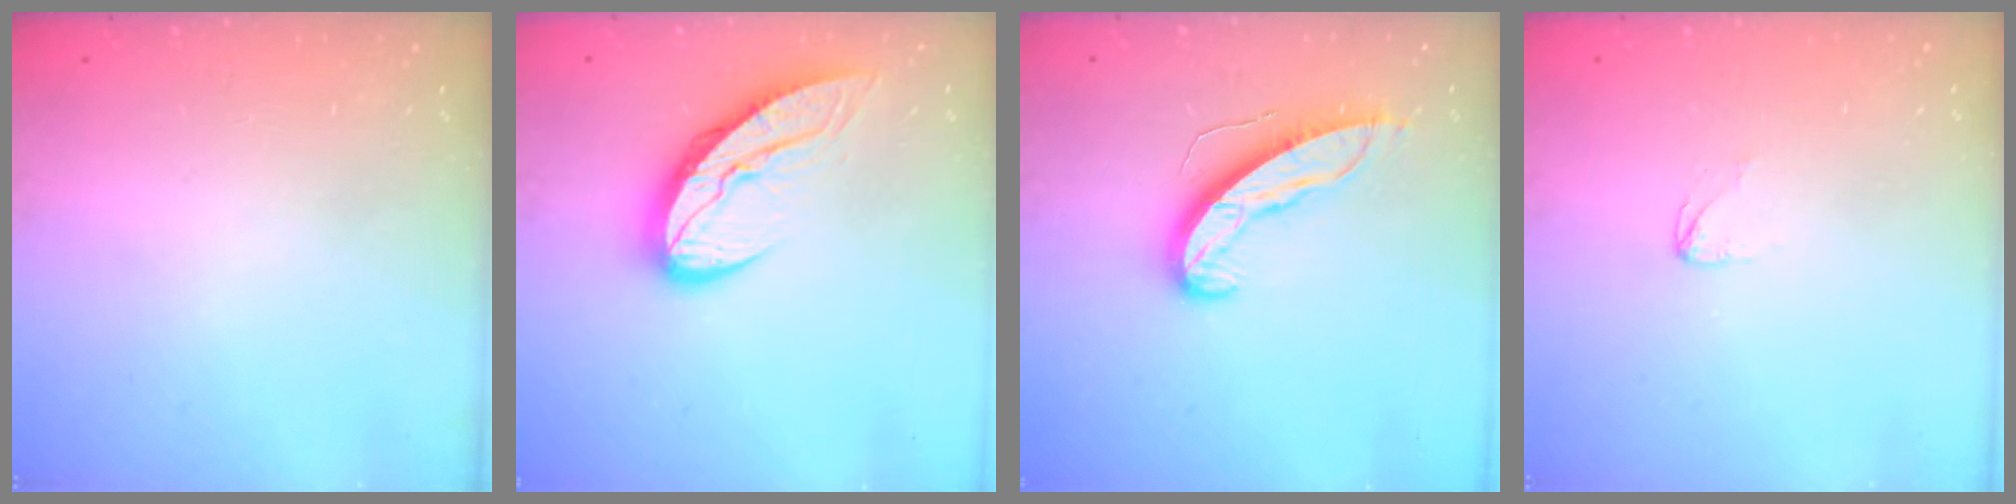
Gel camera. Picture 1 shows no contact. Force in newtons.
{"total": 9.8, "press": 9.7, "slide": 1.1}
{"total": 11.0, "press": 11.0, "slide": 0.9}
{"total": 2.4, "press": 2.4, "slide": 0.2}